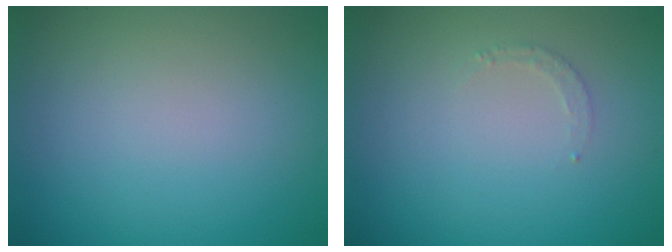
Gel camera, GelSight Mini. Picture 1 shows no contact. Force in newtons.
{"total": 0.9, "press": 0.9, "slide": 0.2}